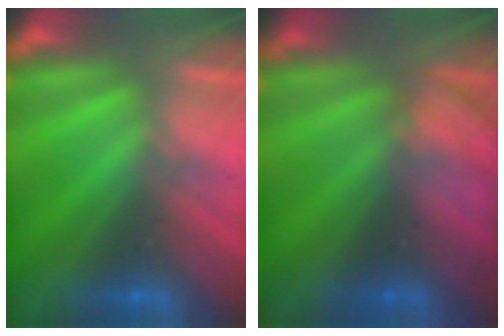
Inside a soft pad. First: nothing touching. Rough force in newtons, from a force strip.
{"total": 2.3}